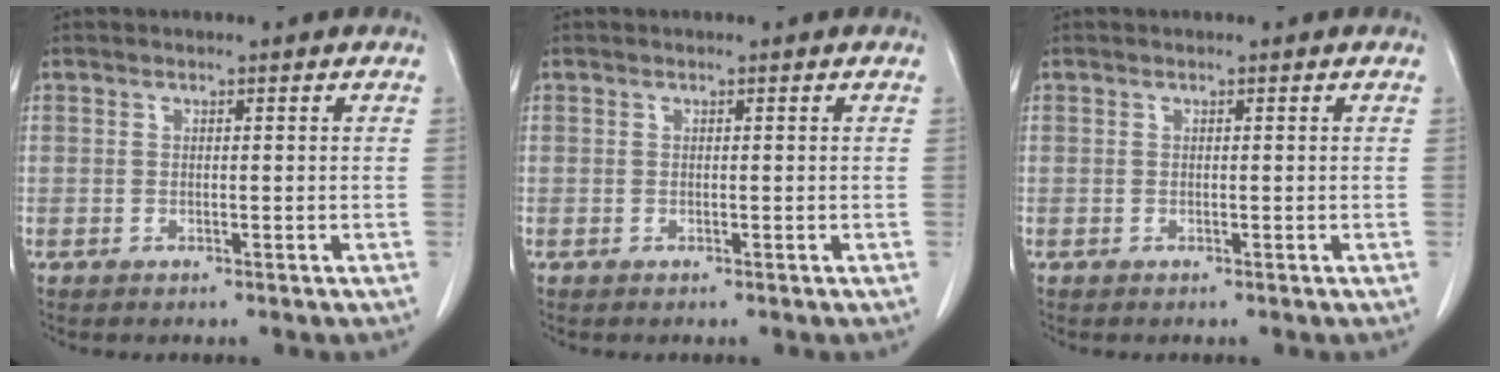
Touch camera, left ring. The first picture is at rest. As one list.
[{"total": 0.0}, {"total": 0.0}]